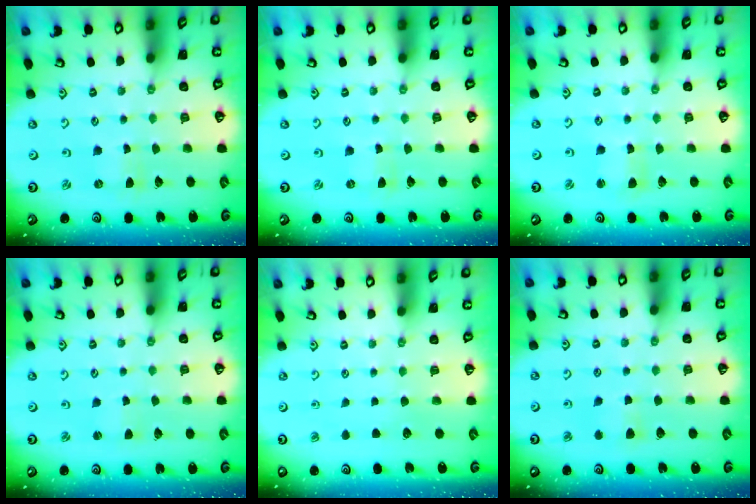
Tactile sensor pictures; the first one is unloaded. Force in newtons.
{"total": 0.0}
{"total": 2.1, "press": 2.1, "slide": 0.3}
{"total": 1.8, "press": 1.7, "slide": 0.2}
{"total": 0.0}
{"total": 4.1, "press": 4.0, "slide": 0.6}